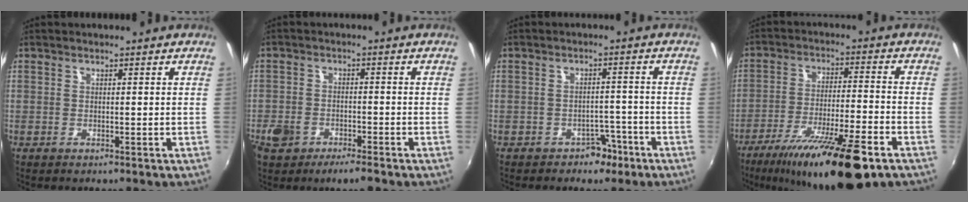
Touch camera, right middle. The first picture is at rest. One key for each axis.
{"total": 6.6, "fx": -4.5, "fy": 2.9, "fz": 3.8, "tx": -0.097, "ty": -0.013, "tz": -0.086}
{"total": 3.9, "fx": -2.8, "fy": 2.4, "fz": 1.1, "tx": -0.023, "ty": 0.008, "tz": -0.035}
{"total": 19.1, "fx": -12.5, "fy": 2.8, "fz": 14.1, "tx": -0.249, "ty": -0.033, "tz": -0.204}